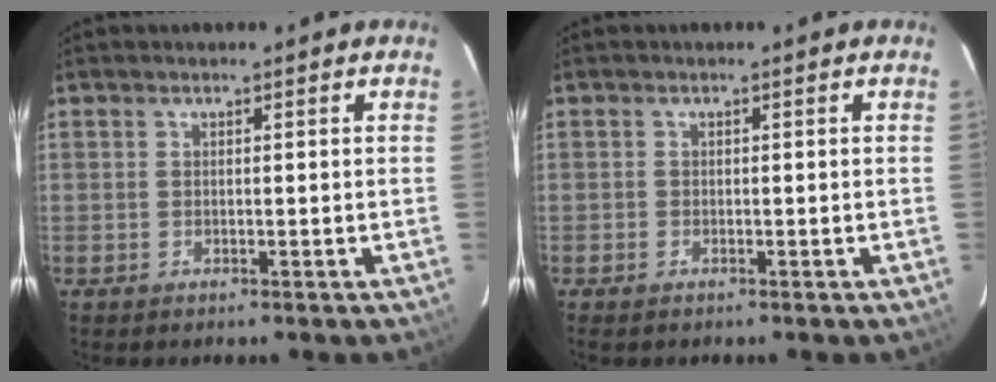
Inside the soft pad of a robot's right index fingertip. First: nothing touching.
{"total": 0.9, "force": [-0.7, 0.6, 0.2], "torque": [-0.006, -0.001, -0.014]}